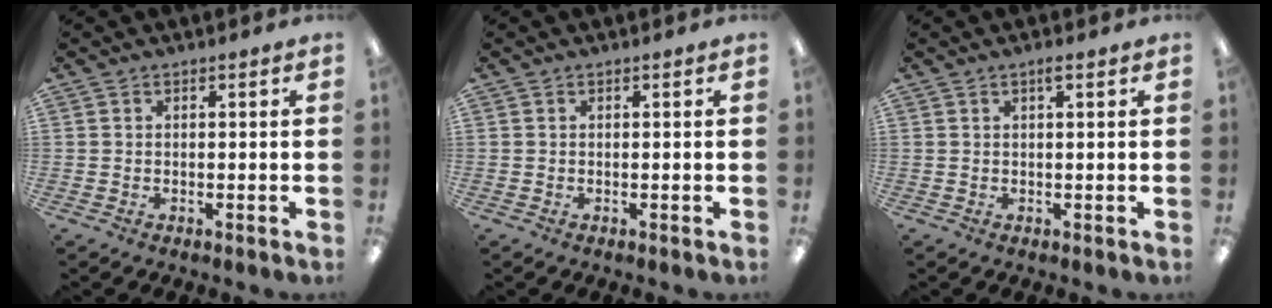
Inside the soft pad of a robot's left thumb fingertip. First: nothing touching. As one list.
[{"total": 0.0}, {"total": 1.8, "force": [1.0, 0.4, 1.5], "torque": [-0.015, -0.002, 0.012]}]